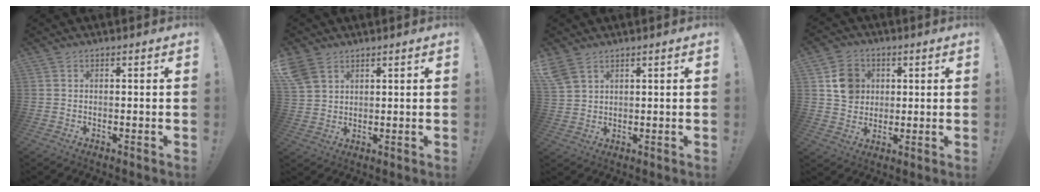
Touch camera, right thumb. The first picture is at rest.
{"total": 5.9, "force": [3.8, 3.8, 2.5], "torque": [-0.062, -0.010, 0.077]}
{"total": 5.1, "force": [3.5, 2.7, 2.5], "torque": [-0.053, -0.010, 0.073]}
{"total": 9.5, "force": [2.6, 8.5, 3.2], "torque": [-0.033, -0.005, 0.057]}